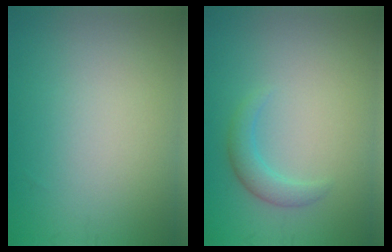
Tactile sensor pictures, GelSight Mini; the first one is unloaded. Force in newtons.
{"total": 1.9, "press": 1.9, "slide": 0.1}